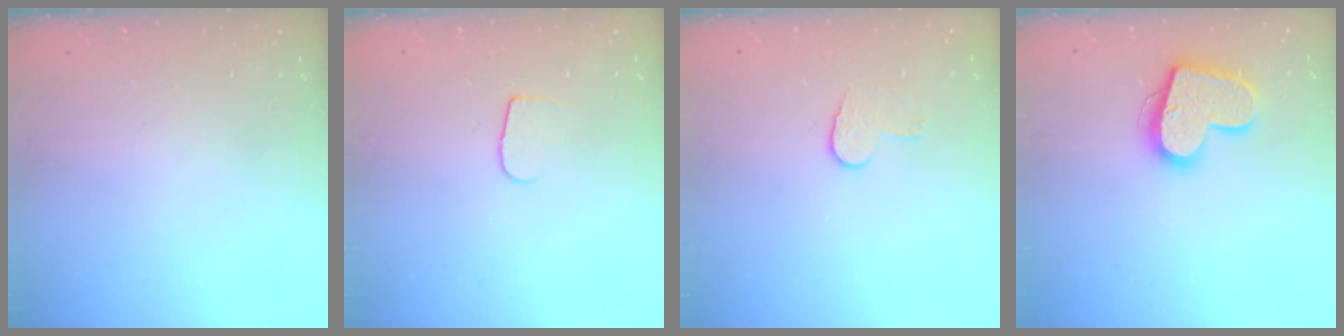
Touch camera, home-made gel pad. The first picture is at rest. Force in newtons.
{"total": 5.2, "press": 5.1, "slide": 0.6}
{"total": 6.1, "press": 6.1, "slide": 0.5}
{"total": 16.4, "press": 16.4, "slide": 1.2}